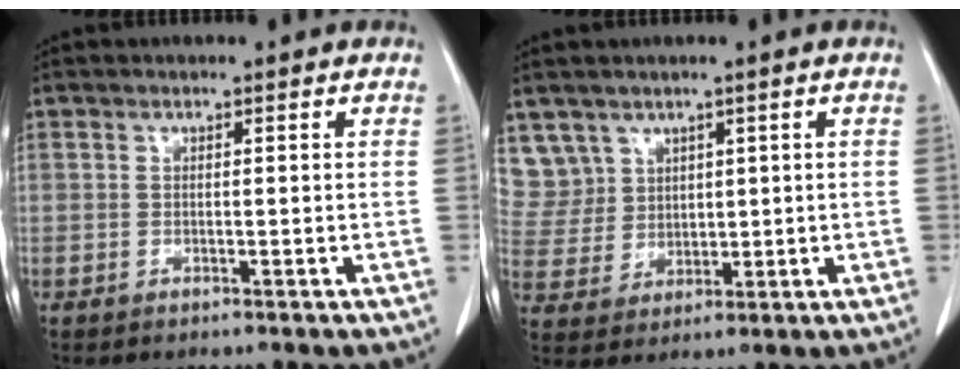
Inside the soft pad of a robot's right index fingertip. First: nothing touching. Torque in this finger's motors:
{"motor_torque": [-0.17, 0.32, -0.01, 0.00]}